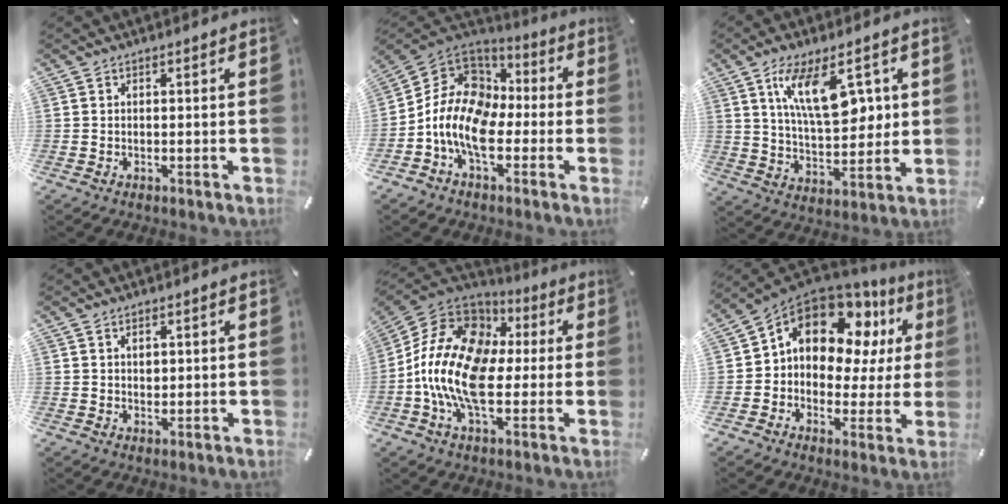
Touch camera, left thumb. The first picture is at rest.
{"total": 13.2, "force": [-5.7, 8.9, 7.9], "torque": [-0.179, 0.024, -0.110]}
{"total": 15.6, "force": [6.5, 7.3, 12.2], "torque": [-0.196, -0.013, 0.111]}
{"total": 1.9, "force": [0.8, 1.3, 1.1], "torque": [-0.016, 0.000, 0.013]}
{"total": 16.3, "force": [-3.6, 10.5, 11.9], "torque": [-0.250, 0.016, -0.067]}
{"total": 14.5, "force": [7.1, 9.5, 8.3], "torque": [-0.149, -0.051, 0.123]}